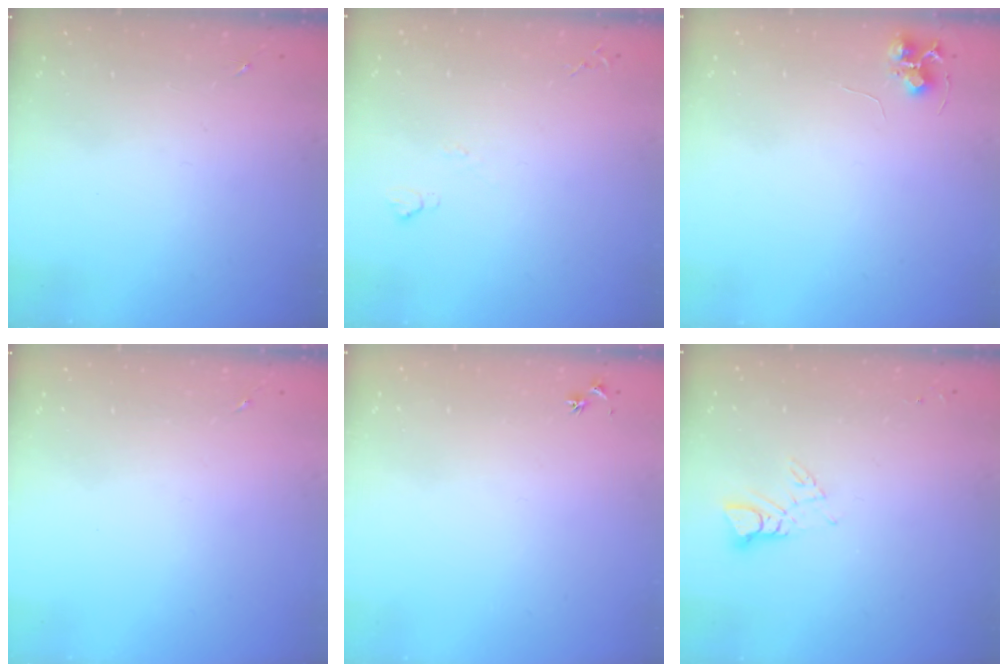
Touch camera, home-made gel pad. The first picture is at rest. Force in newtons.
{"total": 4.0, "press": 4.0, "slide": 0.6}
{"total": 6.9, "press": 6.9, "slide": 0.7}
{"total": 0.0}
{"total": 2.5, "press": 2.5, "slide": 0.3}
{"total": 3.8, "press": 3.8, "slide": 0.2}